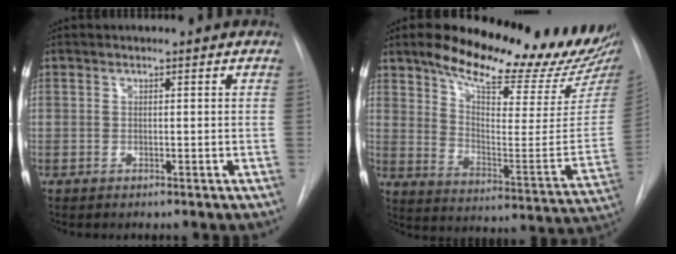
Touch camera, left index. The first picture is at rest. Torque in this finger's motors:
{"motor_torque": [0.99, -1.15, 0.31, 0.03]}